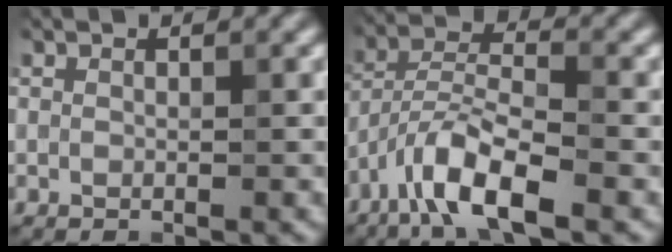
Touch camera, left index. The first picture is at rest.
{"total": 6.3, "force": [-4.0, 1.6, 4.6], "torque": [-0.086, 0.007, -0.084]}